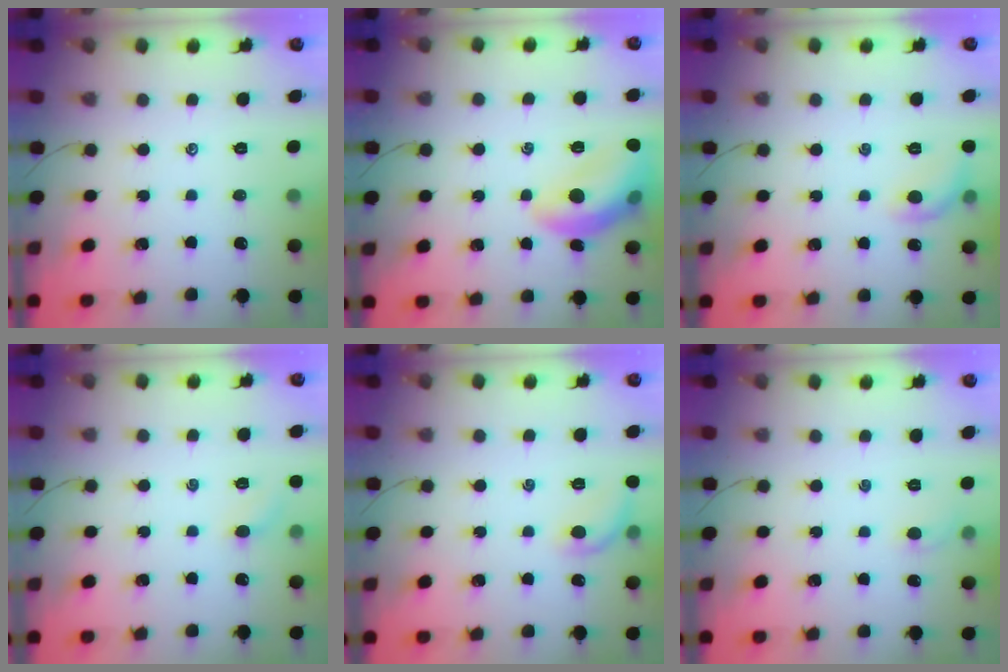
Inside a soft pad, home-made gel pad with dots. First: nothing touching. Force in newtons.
{"total": 13.7, "press": 13.6, "slide": 1.1}
{"total": 7.7, "press": 7.6, "slide": 1.1}
{"total": 4.8, "press": 4.7, "slide": 1.1}
{"total": 8.1, "press": 8.0, "slide": 1.4}
{"total": 4.0, "press": 3.8, "slide": 1.3}